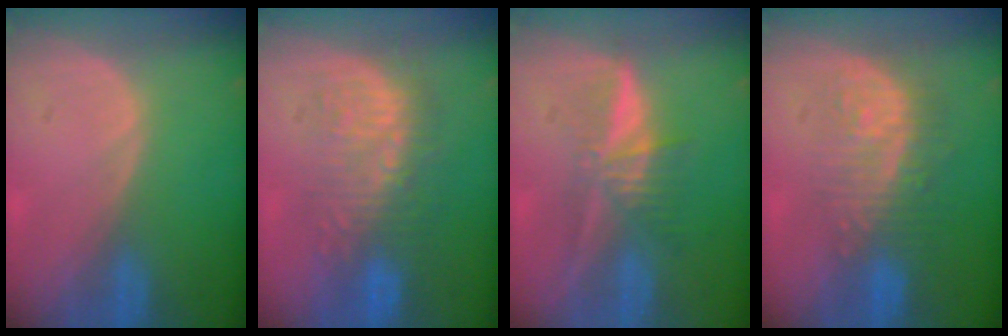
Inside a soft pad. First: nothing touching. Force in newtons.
{"total": 8.9, "press": 8.7, "slide": 1.9}
{"total": 5.5, "press": 5.2, "slide": 1.7}
{"total": 8.9, "press": 8.3, "slide": 3.2}